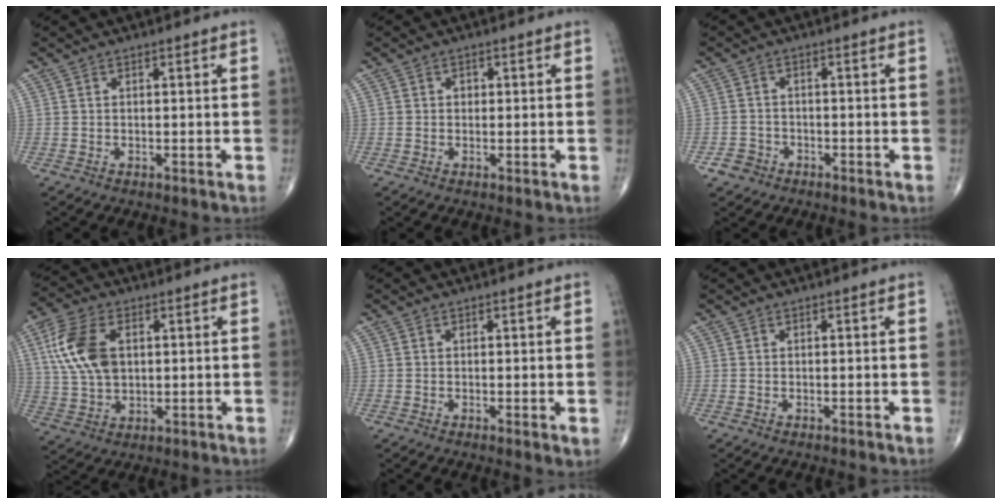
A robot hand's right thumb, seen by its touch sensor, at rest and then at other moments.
{"total": 1.1, "force": [0.1, 1.0, 0.5], "torque": [-0.001, 0.003, 0.000]}
{"total": 3.0, "force": [-1.8, 2.3, 0.3], "torque": [0.002, 0.013, -0.032]}
{"total": 12.5, "force": [2.9, 7.6, 9.5], "torque": [-0.193, 0.003, 0.057]}
{"total": 1.4, "force": [-0.1, 0.4, 1.3], "torque": [-0.024, -0.007, -0.002]}
{"total": 0.0}